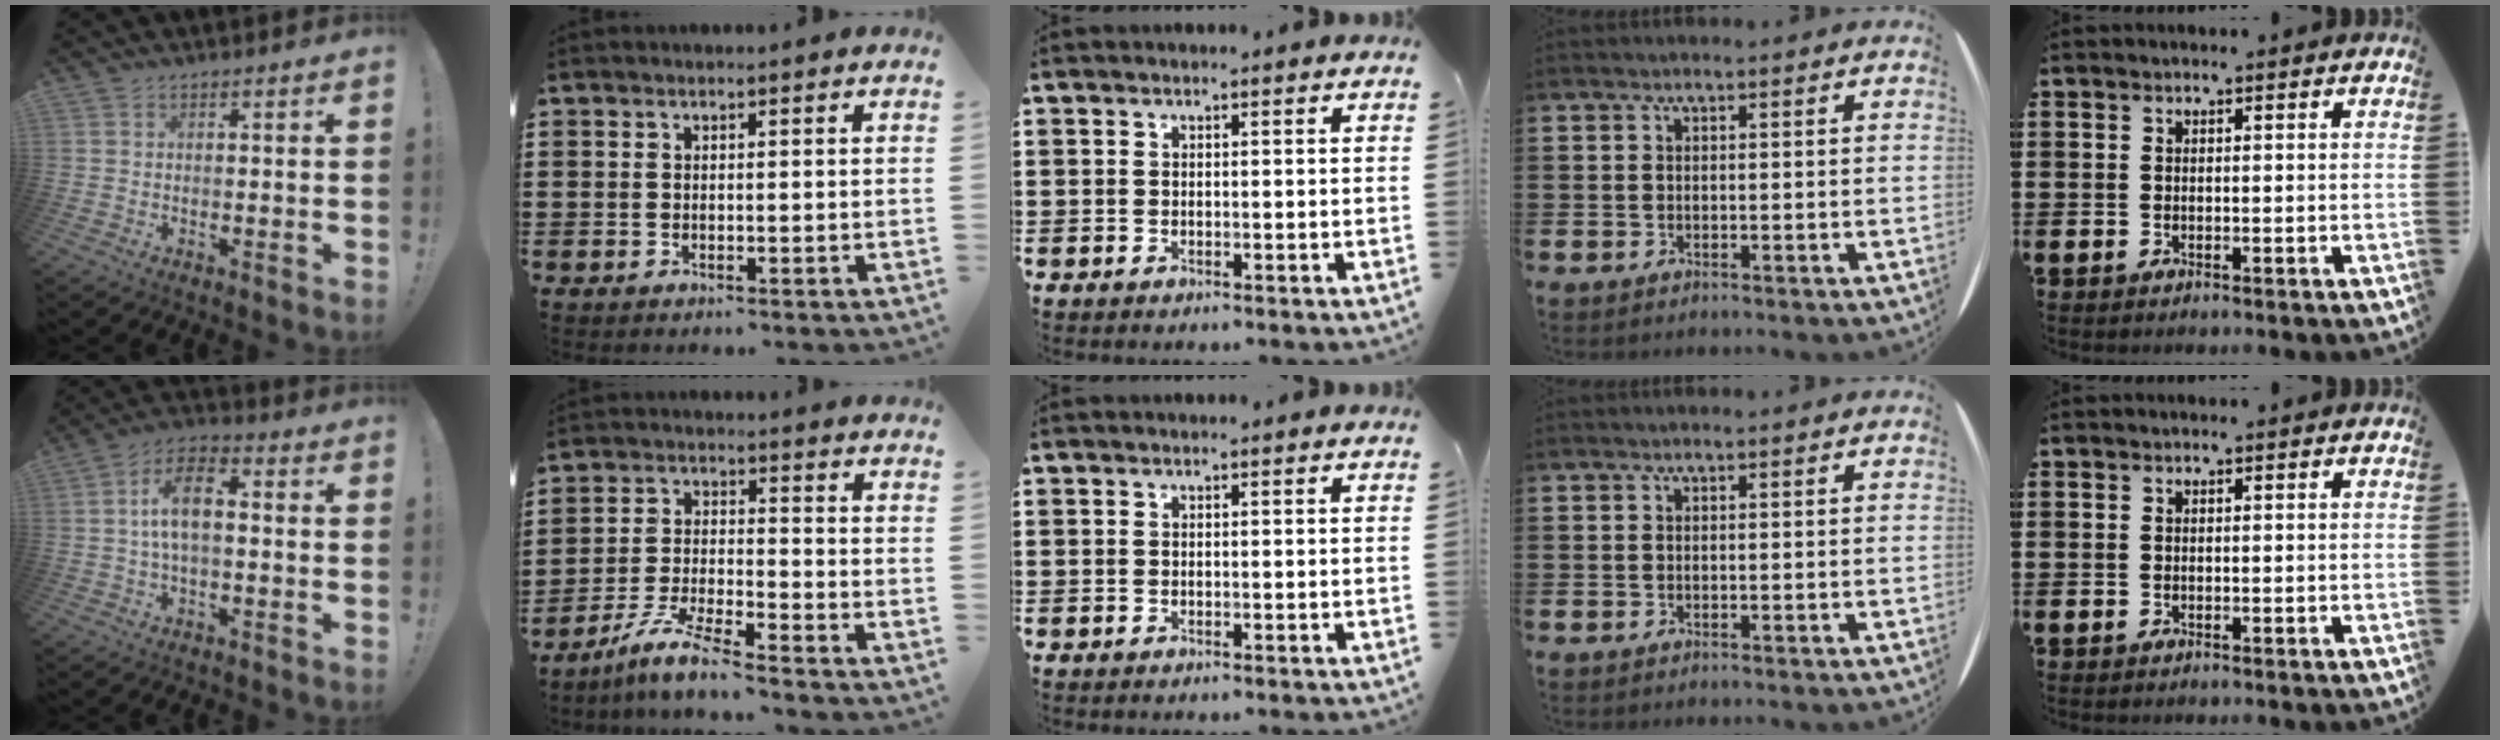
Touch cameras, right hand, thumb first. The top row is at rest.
{"thumb": {"total": 10.1, "force": [0.7, 4.7, 8.9], "torque": [-0.166, 0.010, 0.015]}, "index": {"total": 6.6, "force": [-5.8, -0.1, 3.0], "torque": [-0.077, -0.013, -0.118]}}